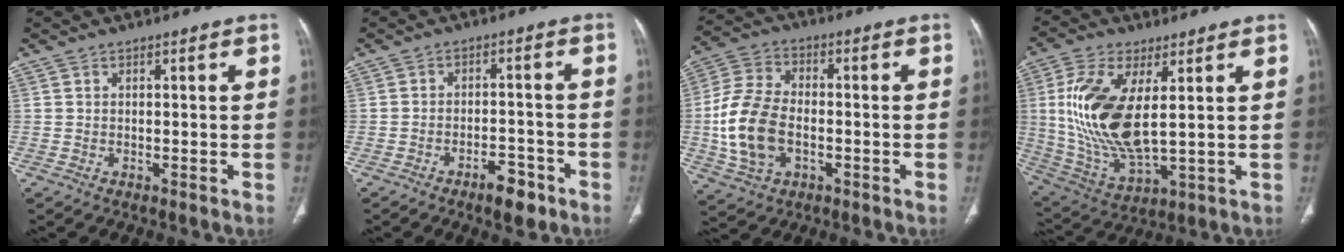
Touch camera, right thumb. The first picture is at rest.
{"total": 5.9, "force": [-3.8, 2.4, 3.7], "torque": [-0.048, 0.023, -0.052]}
{"total": 13.9, "force": [-2.4, 9.0, 10.2], "torque": [-0.210, 0.016, -0.042]}
{"total": 17.6, "force": [2.9, 7.7, 15.5], "torque": [-0.329, -0.020, 0.067]}